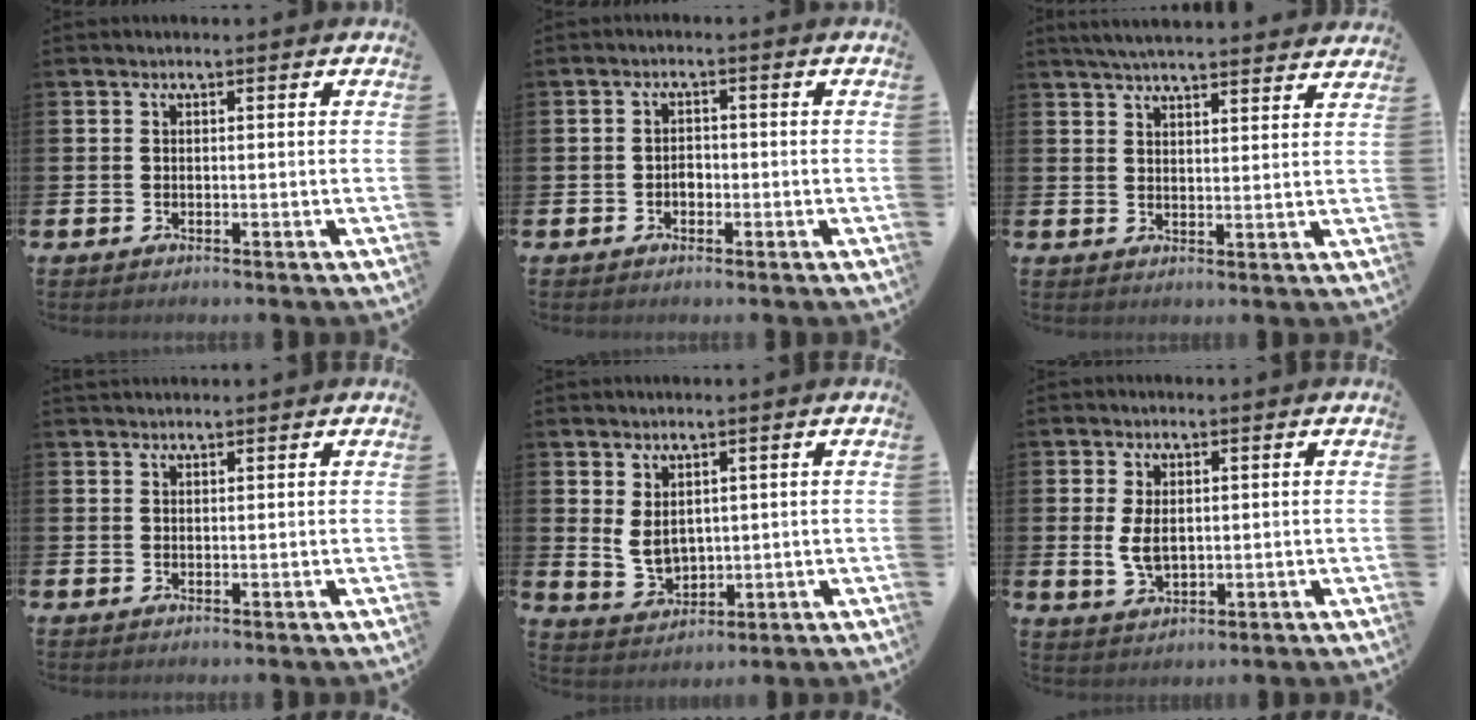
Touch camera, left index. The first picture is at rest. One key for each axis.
{"total": 1.5, "fx": -0.5, "fy": 1.1, "fz": 0.8, "tx": 0.000, "ty": -0.005, "tz": -0.014}
{"total": 4.8, "fx": 4.7, "fy": 0.2, "fz": 0.9, "tx": -0.028, "ty": -0.022, "tz": 0.085}
{"total": 1.1, "fx": 1.1, "fy": 0.2, "fz": 0.0, "tx": 0.006, "ty": -0.001, "tz": 0.019}
{"total": 3.6, "fx": 1.9, "fy": 2.1, "fz": 2.2, "tx": -0.032, "ty": -0.008, "tz": 0.032}
{"total": 3.8, "fx": 0.7, "fy": 2.1, "fz": 3.1, "tx": -0.047, "ty": 0.000, "tz": 0.009}